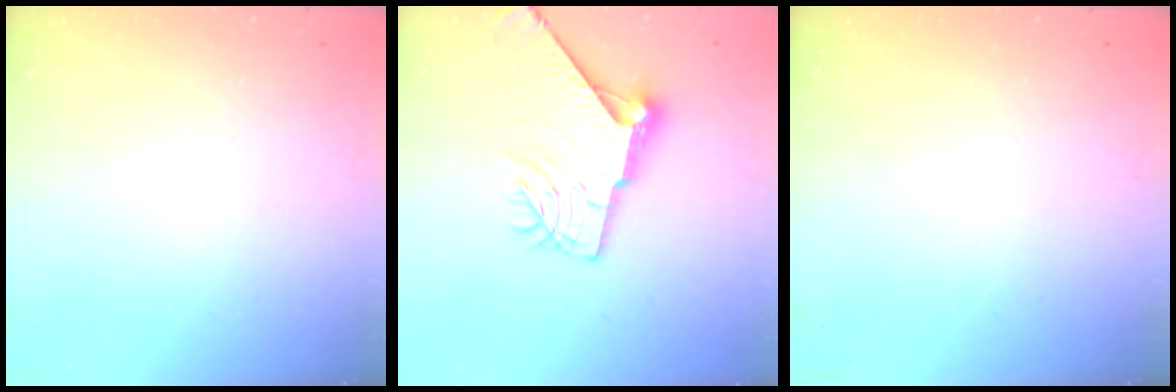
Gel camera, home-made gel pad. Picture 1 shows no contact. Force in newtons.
{"total": 14.0, "press": 13.9, "slide": 0.9}
{"total": 0.0}